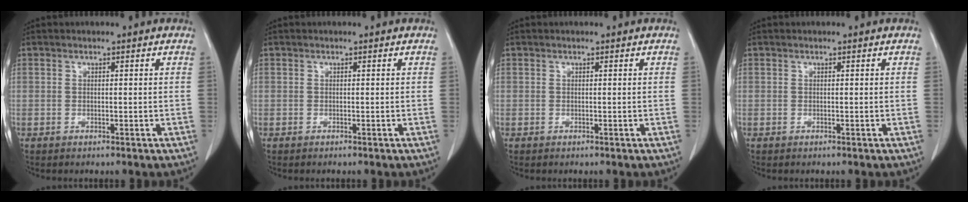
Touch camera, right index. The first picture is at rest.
{"total": 0.0}
{"total": 0.0}
{"total": 0.0}